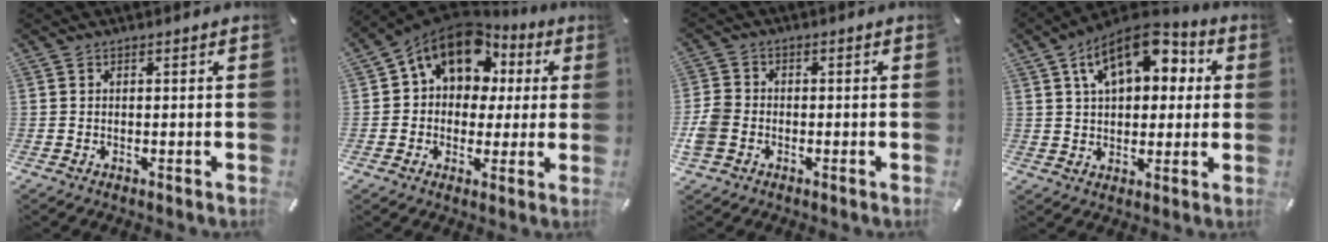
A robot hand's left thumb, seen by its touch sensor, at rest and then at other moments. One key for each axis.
{"total": 13.0, "fx": 5.7, "fy": 9.8, "fz": 6.3, "tx": -0.111, "ty": -0.024, "tz": 0.107}
{"total": 5.2, "fx": -1.6, "fy": 4.5, "fz": 2.1, "tx": -0.040, "ty": 0.010, "tz": -0.028}
{"total": 14.6, "fx": 6.4, "fy": 9.1, "fz": 9.5, "tx": -0.160, "ty": -0.015, "tz": 0.113}